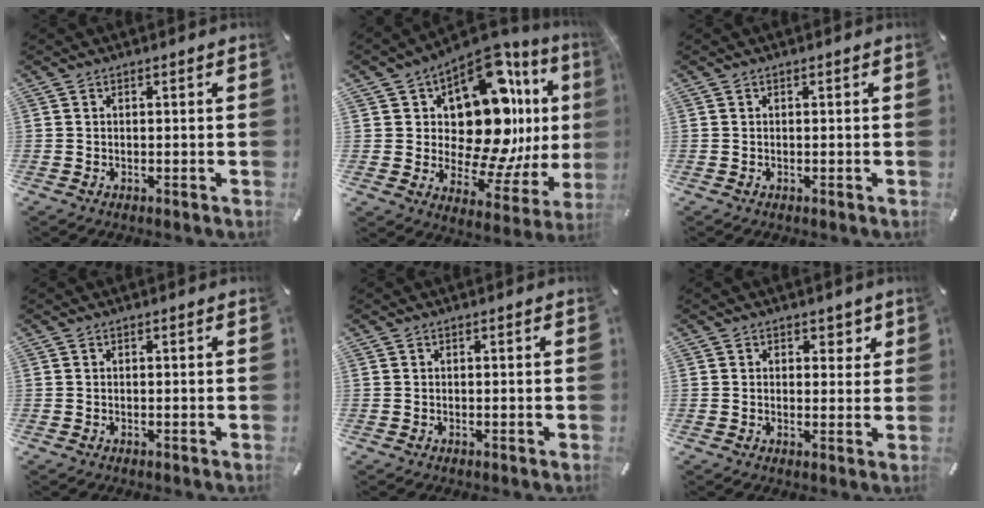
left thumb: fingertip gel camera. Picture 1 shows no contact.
{"total": 21.2, "force": [6.3, 12.3, 16.1], "torque": [-0.250, -0.077, 0.109]}
{"total": 0.0}
{"total": 0.0}
{"total": 0.0}
{"total": 2.9, "force": [1.4, 2.4, 0.9], "torque": [0.009, -0.006, 0.016]}